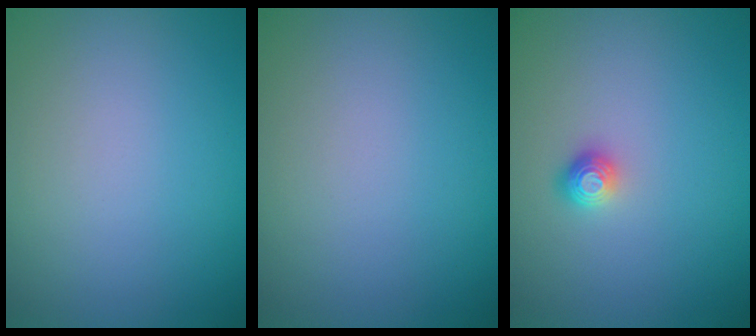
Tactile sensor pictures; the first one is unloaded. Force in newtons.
{"total": 0.0}
{"total": 1.1, "press": 1.0, "slide": 0.5}